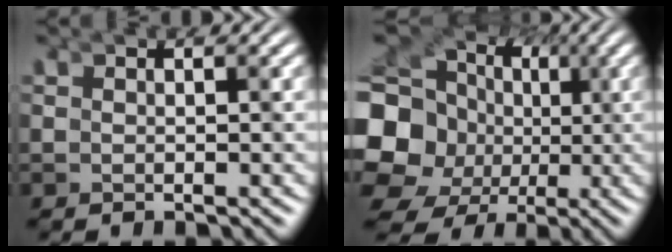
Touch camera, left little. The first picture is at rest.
{"total": 10.3, "force": [-0.3, 8.9, 5.1], "torque": [-0.139, -0.049, -0.001]}